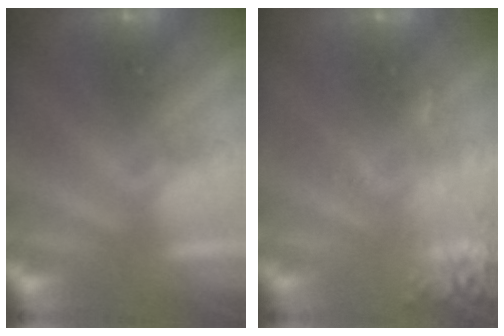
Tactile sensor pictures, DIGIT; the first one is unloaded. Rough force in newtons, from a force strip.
{"total": 2.6}